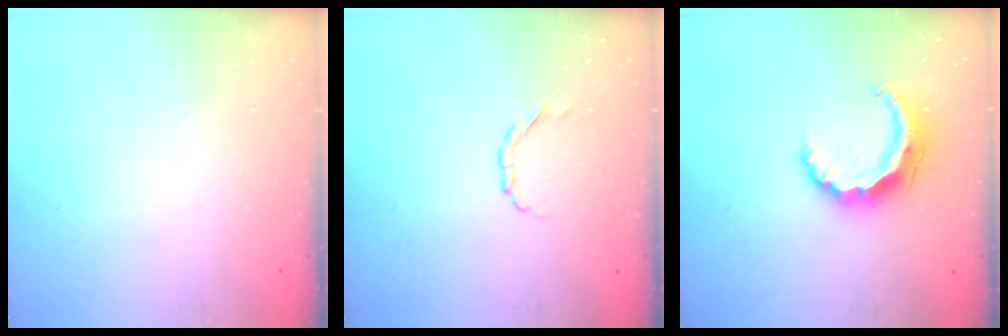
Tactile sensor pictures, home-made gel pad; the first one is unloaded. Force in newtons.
{"total": 2.9, "press": 2.7, "slide": 1.1}
{"total": 8.5, "press": 8.4, "slide": 0.8}